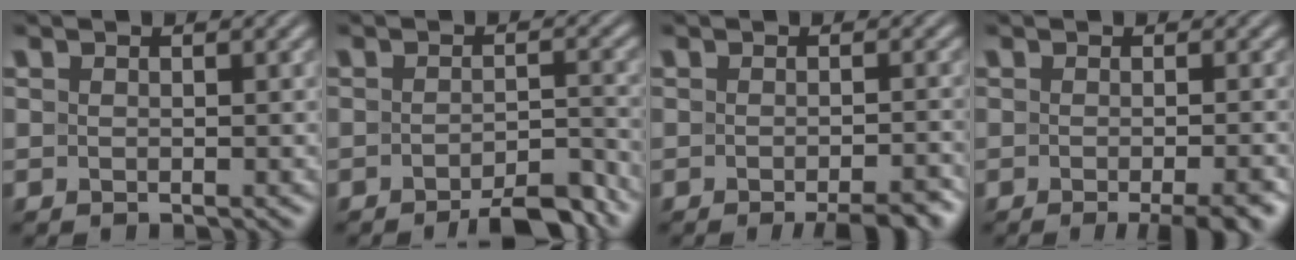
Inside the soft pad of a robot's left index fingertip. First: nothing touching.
{"total": 4.7, "force": [-3.7, 1.1, 2.7], "torque": [-0.035, 0.006, -0.052]}
{"total": 3.8, "force": [-2.6, 0.7, 2.7], "torque": [-0.031, 0.000, -0.034]}
{"total": 4.2, "force": [-2.1, 1.0, 3.5], "torque": [-0.031, -0.002, -0.025]}